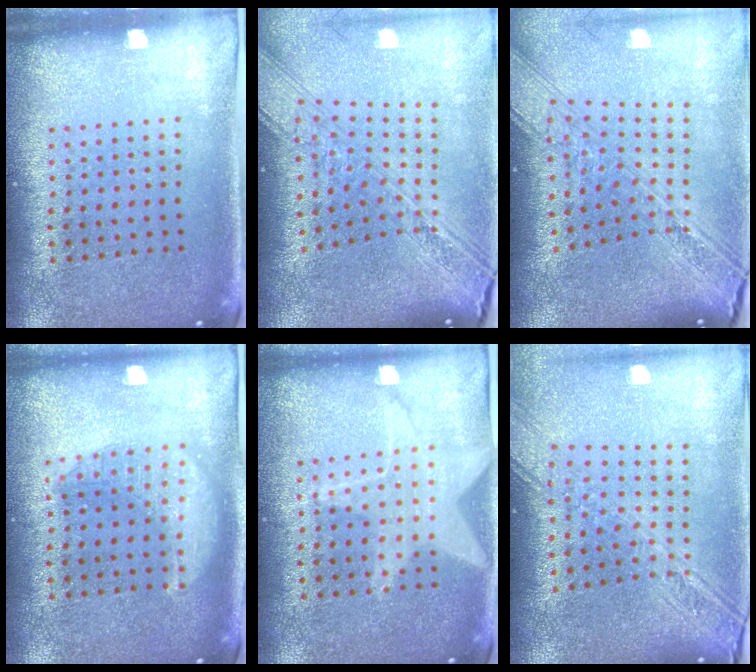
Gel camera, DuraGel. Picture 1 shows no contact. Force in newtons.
{"total": 3.5, "press": 2.6, "slide": 2.3}
{"total": 3.5, "press": 2.6, "slide": 2.3}
{"total": 1.6, "press": 1.6, "slide": 0.2}
{"total": 1.4, "press": 1.4, "slide": 0.1}
{"total": 2.7, "press": 2.1, "slide": 1.6}